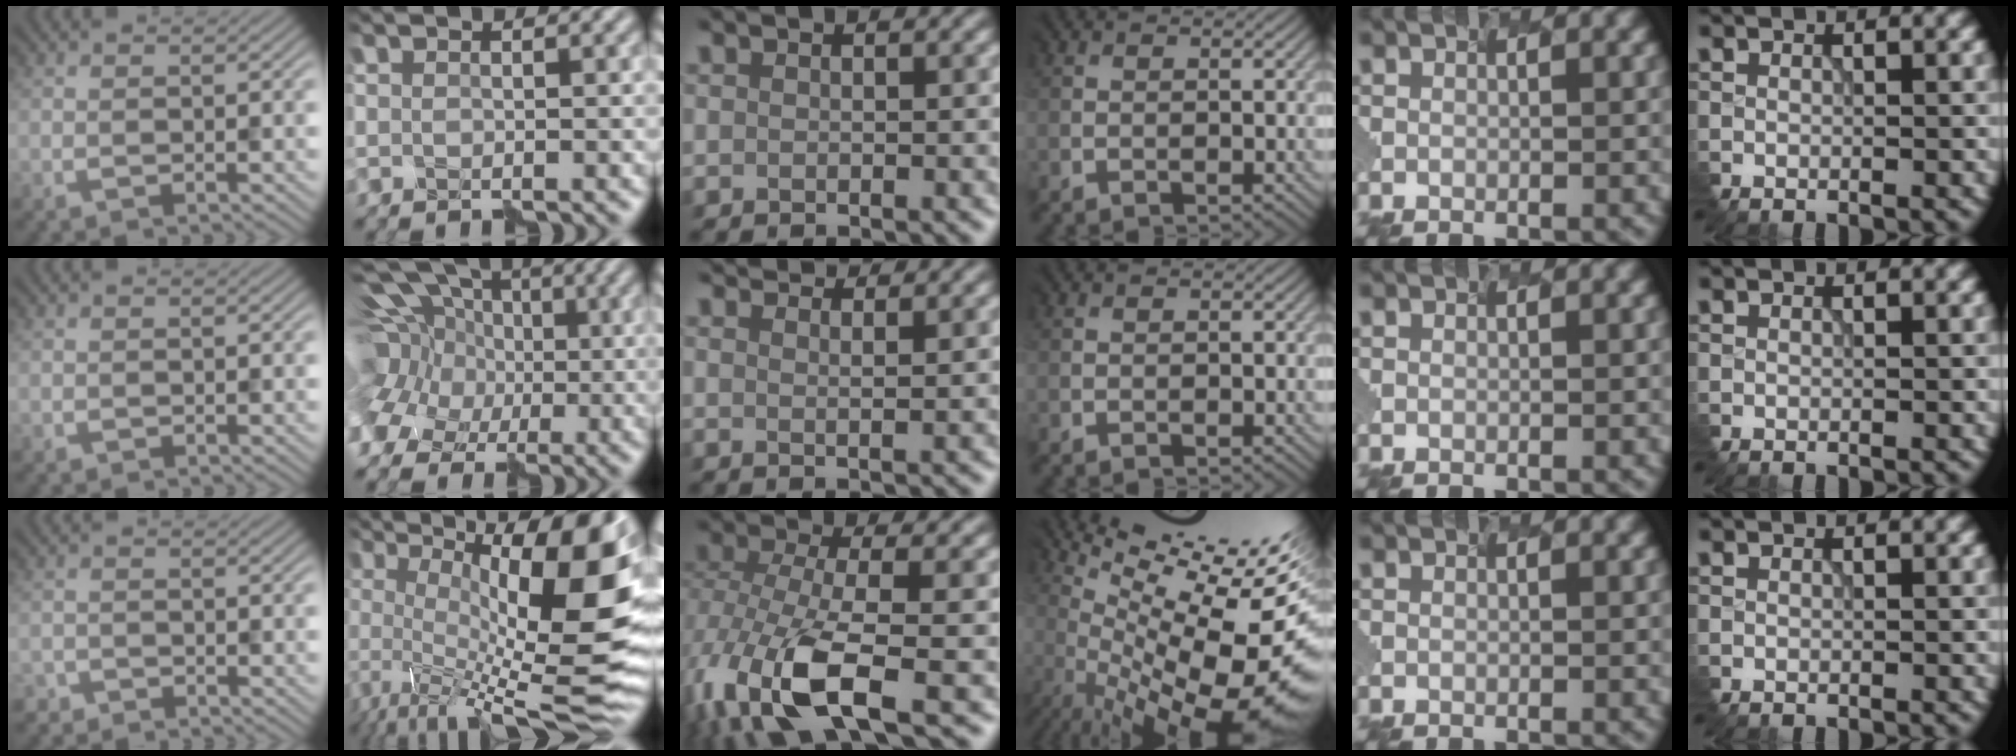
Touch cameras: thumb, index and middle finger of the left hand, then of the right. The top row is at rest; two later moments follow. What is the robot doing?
{"motion": "disassemble", "object": "velcro strap"}